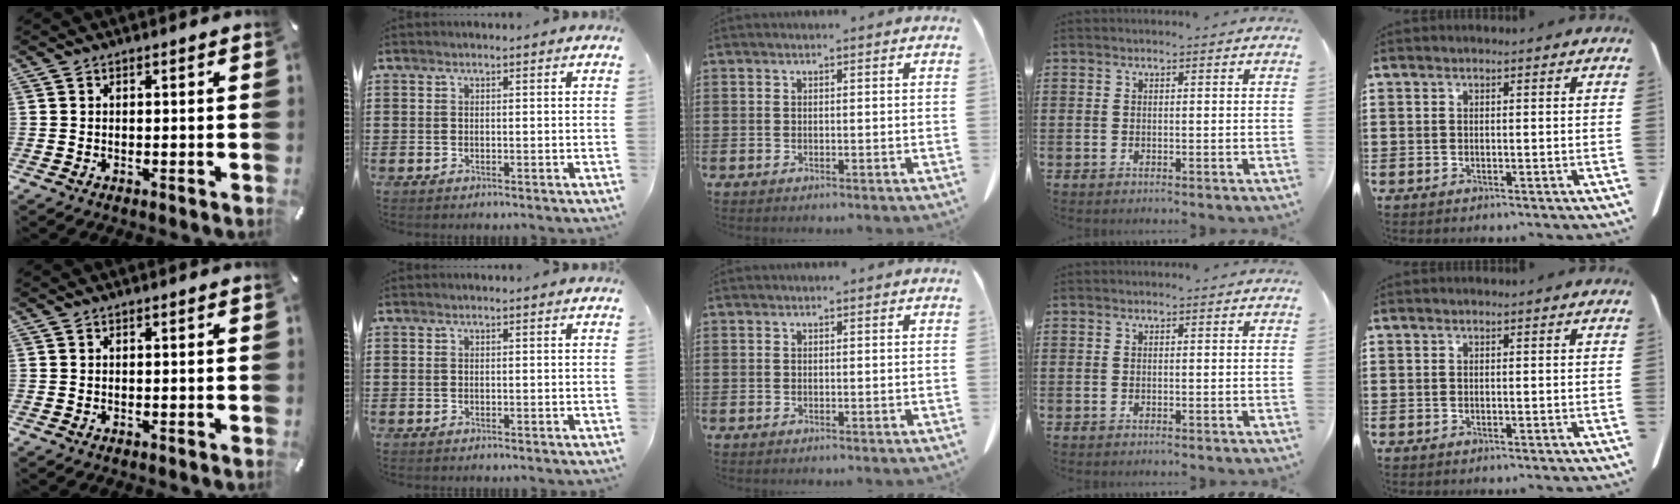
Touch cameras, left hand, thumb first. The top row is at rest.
{}